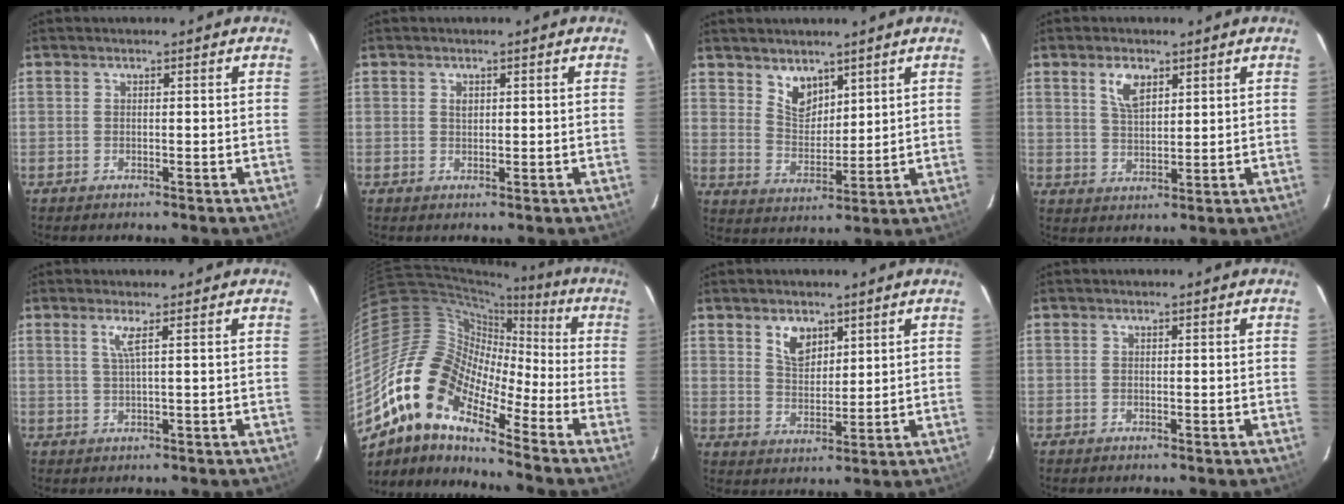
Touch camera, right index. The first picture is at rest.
{"total": 1.2, "force": [0.4, 0.8, 0.7], "torque": [-0.011, 0.004, 0.008]}
{"total": 6.2, "force": [4.5, 3.7, 2.4], "torque": [-0.033, 0.003, 0.090]}
{"total": 5.4, "force": [2.9, 2.6, 3.7], "torque": [-0.068, 0.005, 0.057]}
{"total": 2.2, "force": [1.0, -0.7, 1.9], "torque": [-0.034, -0.003, 0.021]}
{"total": 16.0, "force": [-9.9, 6.6, 10.8], "torque": [-0.175, 0.001, -0.207]}
{"total": 5.9, "force": [3.4, 3.6, 3.3], "torque": [-0.053, 0.004, 0.067]}
{"total": 0.0}